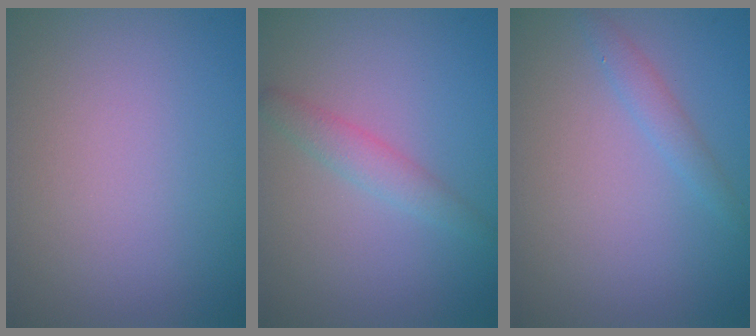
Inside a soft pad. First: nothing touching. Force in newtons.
{"total": 1.9, "press": 1.9, "slide": 0.2}
{"total": 1.3, "press": 1.3, "slide": 0.0}